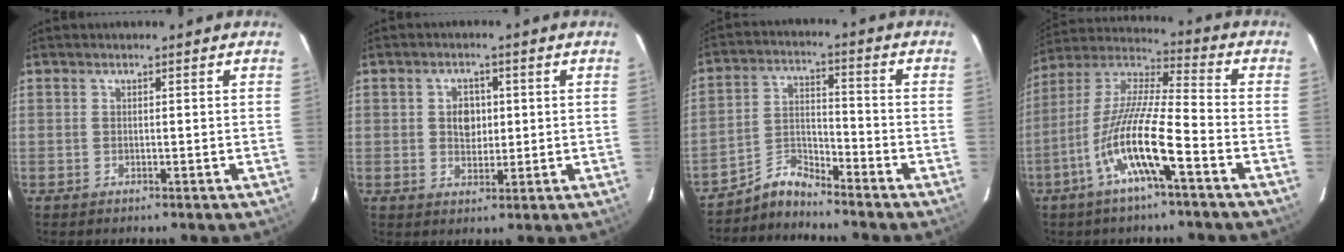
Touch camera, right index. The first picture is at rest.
{"total": 4.2, "force": [0.5, 3.3, 2.6], "torque": [-0.040, 0.008, 0.012]}
{"total": 5.3, "force": [-5.2, 0.8, 0.8], "torque": [-0.020, 0.029, -0.110]}
{"total": 14.5, "force": [-6.8, 1.4, 12.7], "torque": [-0.245, -0.008, -0.137]}